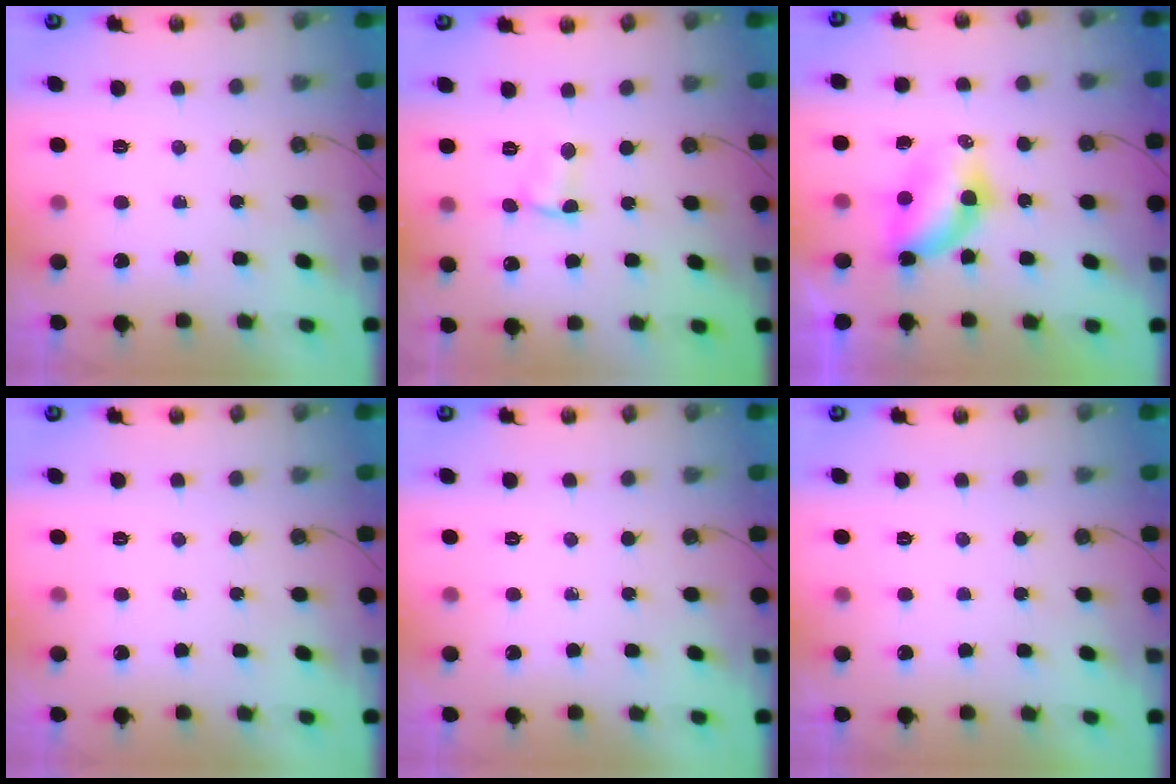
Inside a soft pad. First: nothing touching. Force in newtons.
{"total": 2.6, "press": 2.6, "slide": 0.4}
{"total": 8.0, "press": 7.0, "slide": 3.9}
{"total": 0.0}
{"total": 0.0}
{"total": 0.0}